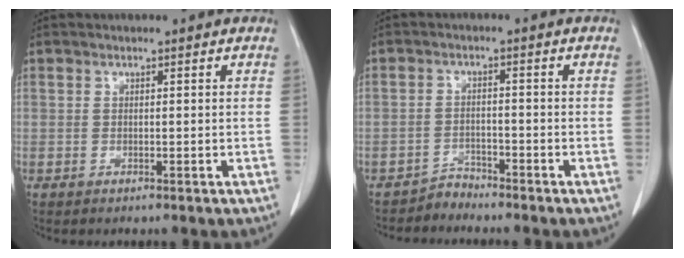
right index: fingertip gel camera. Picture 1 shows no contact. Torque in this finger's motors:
{"motor_torque": [-0.84, 0.04, -0.28, -0.08]}